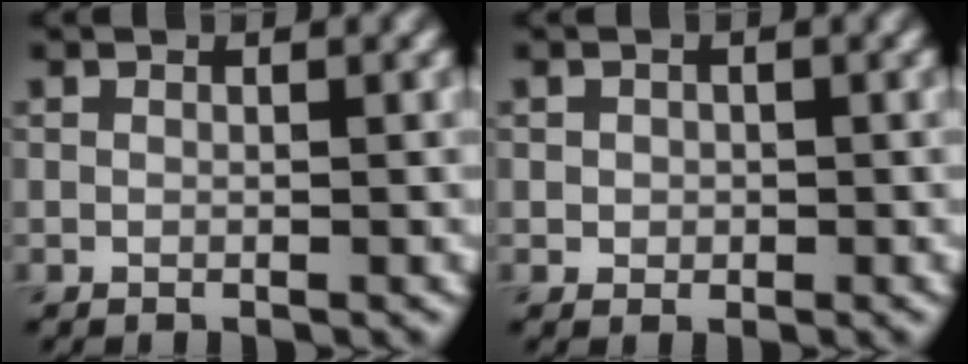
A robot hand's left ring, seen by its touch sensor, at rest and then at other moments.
{"total": 0.9, "force": [0.1, 0.8, 0.3], "torque": [0.000, -0.003, 0.002]}